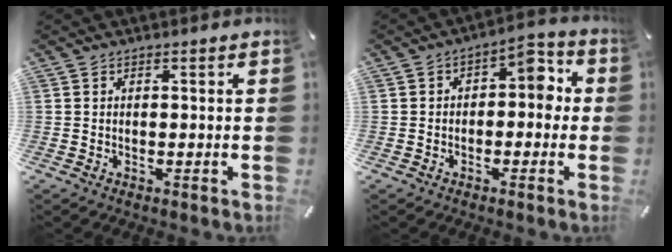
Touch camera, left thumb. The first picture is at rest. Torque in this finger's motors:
{"motor_torque": [0.67, 0.63, 0.29, 0.23, 0.10]}